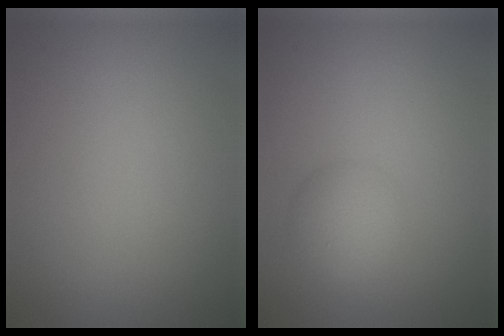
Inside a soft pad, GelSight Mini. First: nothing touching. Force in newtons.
{"total": 2.9, "press": 2.9, "slide": 0.1}